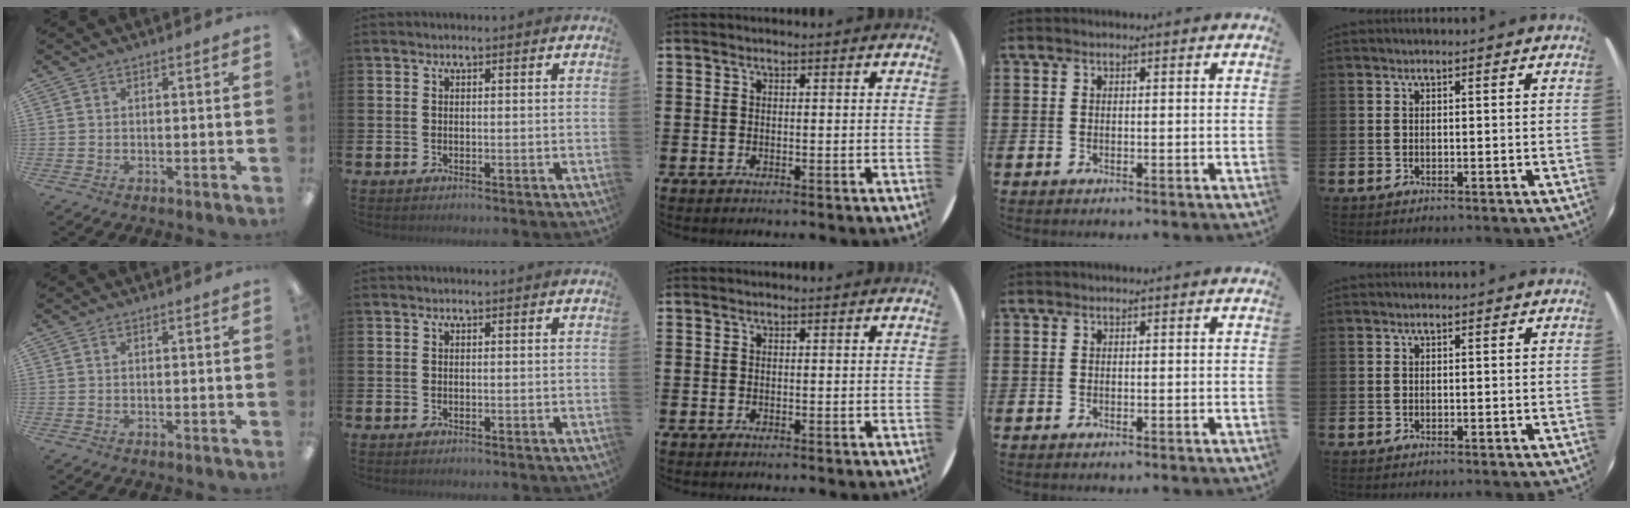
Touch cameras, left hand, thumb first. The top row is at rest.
{}